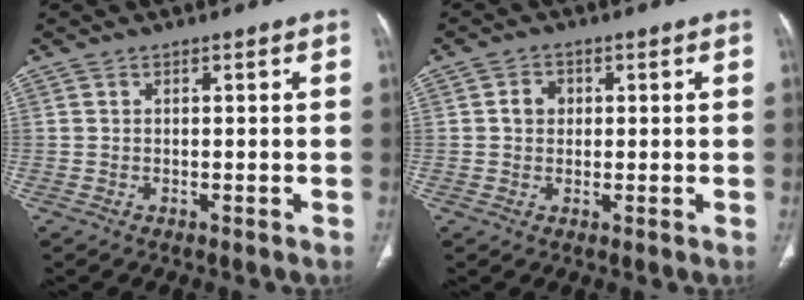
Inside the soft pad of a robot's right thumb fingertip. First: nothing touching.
{"total": 3.1, "force": [0.4, 2.6, 1.5], "torque": [-0.014, 0.006, 0.006]}